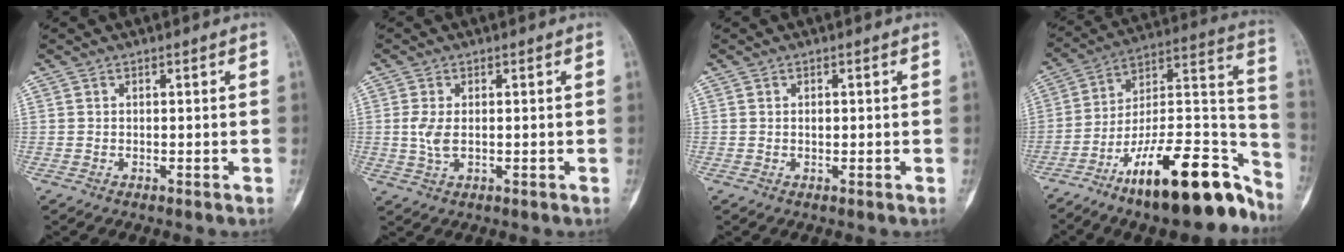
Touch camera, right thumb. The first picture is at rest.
{"total": 3.6, "force": [0.1, 1.8, 3.1], "torque": [-0.072, -0.003, 0.002]}
{"total": 0.9, "force": [0.2, 0.5, 0.6], "torque": [-0.010, 0.001, 0.004]}
{"total": 25.5, "force": [-16.4, 8.4, 17.6], "torque": [-0.200, 0.114, -0.264]}